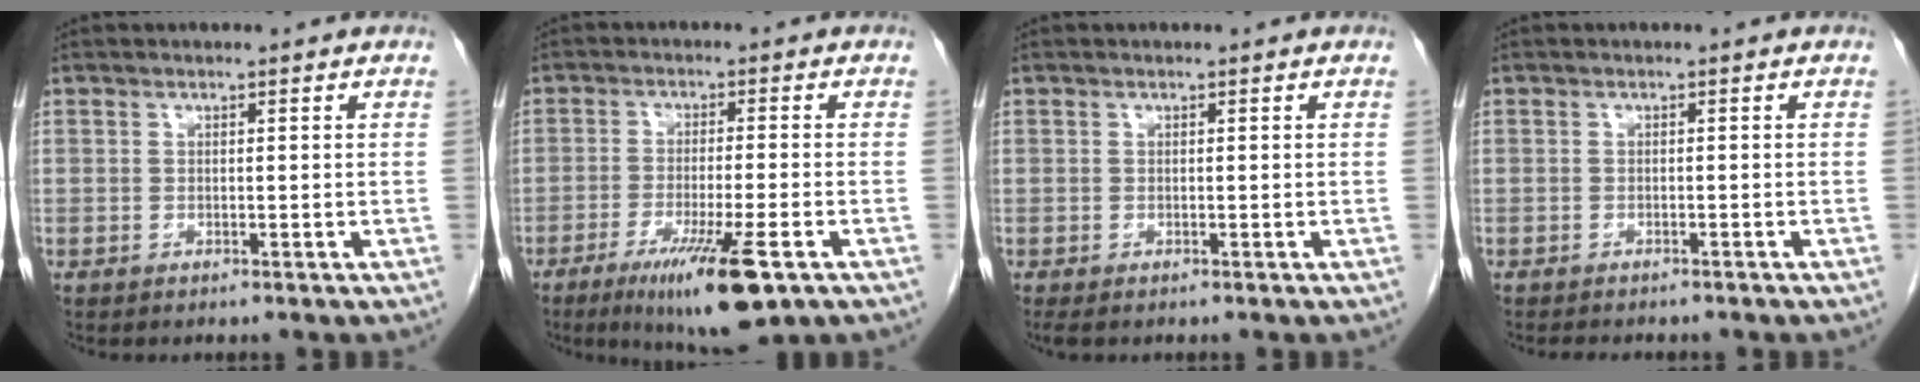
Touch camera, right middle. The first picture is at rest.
{"total": 11.2, "force": [-6.1, 0.9, 9.4], "torque": [-0.162, -0.033, -0.094]}
{"total": 1.2, "force": [-0.9, 0.5, 0.6], "torque": [-0.006, -0.003, -0.012]}
{"total": 4.6, "force": [-4.0, 1.2, 2.0], "torque": [-0.032, -0.009, -0.046]}